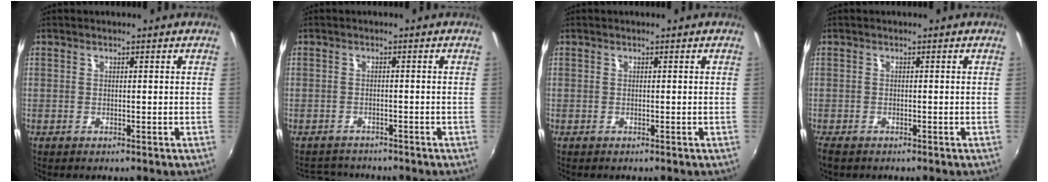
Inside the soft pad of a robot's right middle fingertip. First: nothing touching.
{"total": 4.4, "force": [-4.2, 1.3, 0.4], "torque": [-0.019, 0.002, -0.068]}
{"total": 0.0}
{"total": 2.7, "force": [-2.1, 1.2, 1.3], "torque": [-0.029, -0.012, -0.037]}